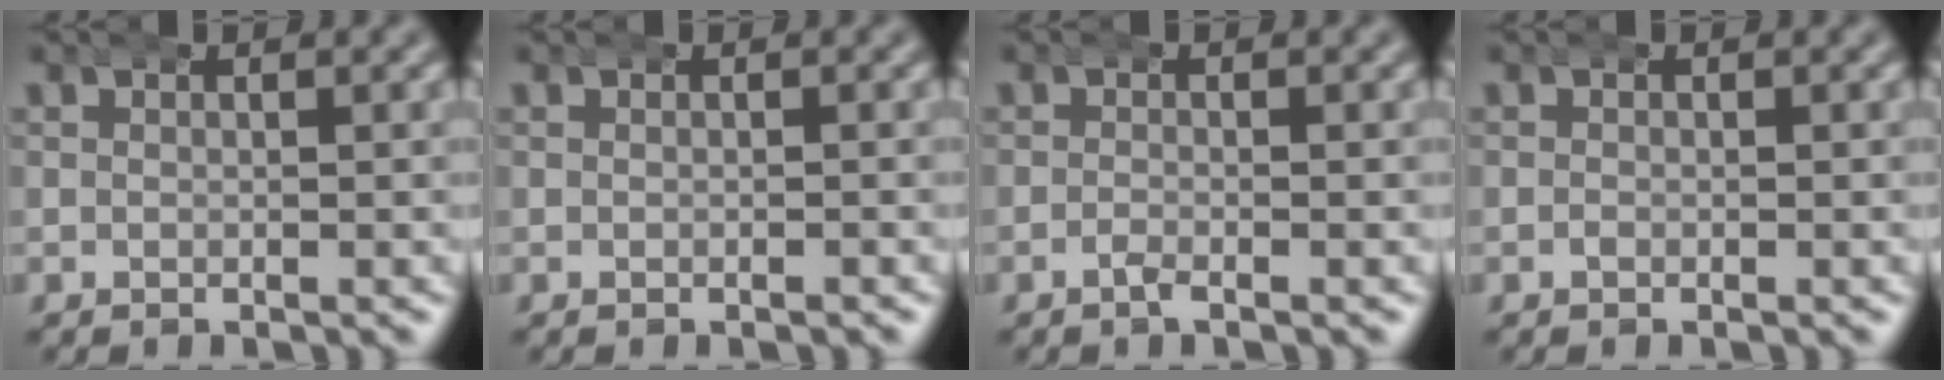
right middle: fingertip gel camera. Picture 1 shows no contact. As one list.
[{"total": 0.0}, {"total": 0.9, "force": [-0.8, 0.0, 0.3], "torque": [-0.003, -0.002, -0.022]}, {"total": 0.0}]